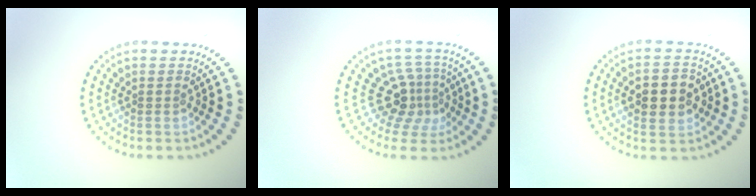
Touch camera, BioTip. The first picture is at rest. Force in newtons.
{"total": 3.7, "press": 2.6, "slide": 2.6}
{"total": 4.7, "press": 4.7, "slide": 0.2}